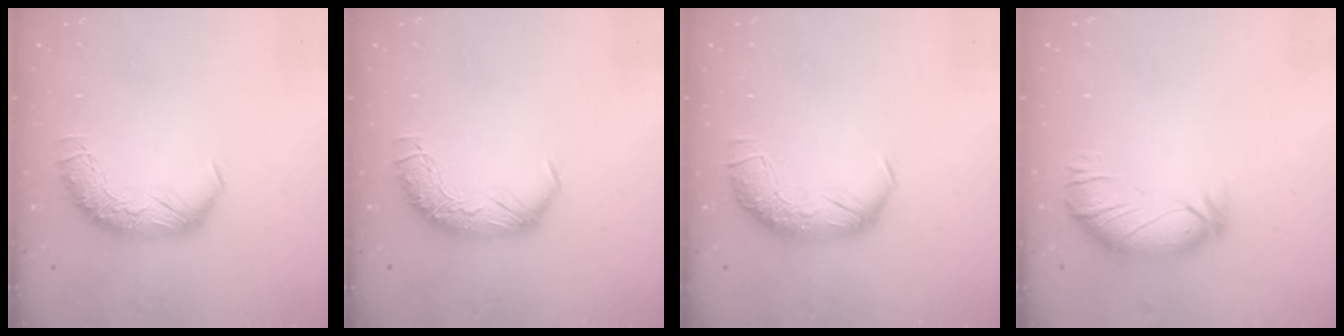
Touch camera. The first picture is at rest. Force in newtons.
{"total": 0.0}
{"total": 1.8, "press": 0.7, "slide": 1.6}
{"total": 2.8, "press": 2.3, "slide": 1.6}